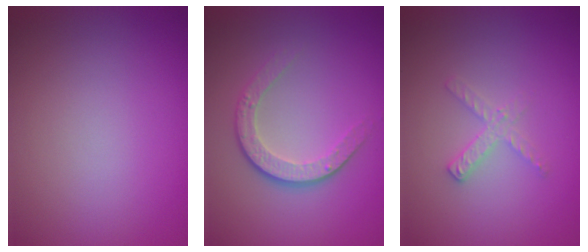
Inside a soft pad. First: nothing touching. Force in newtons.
{"total": 3.5, "press": 2.6, "slide": 2.4}
{"total": 1.7, "press": 1.7, "slide": 0.2}